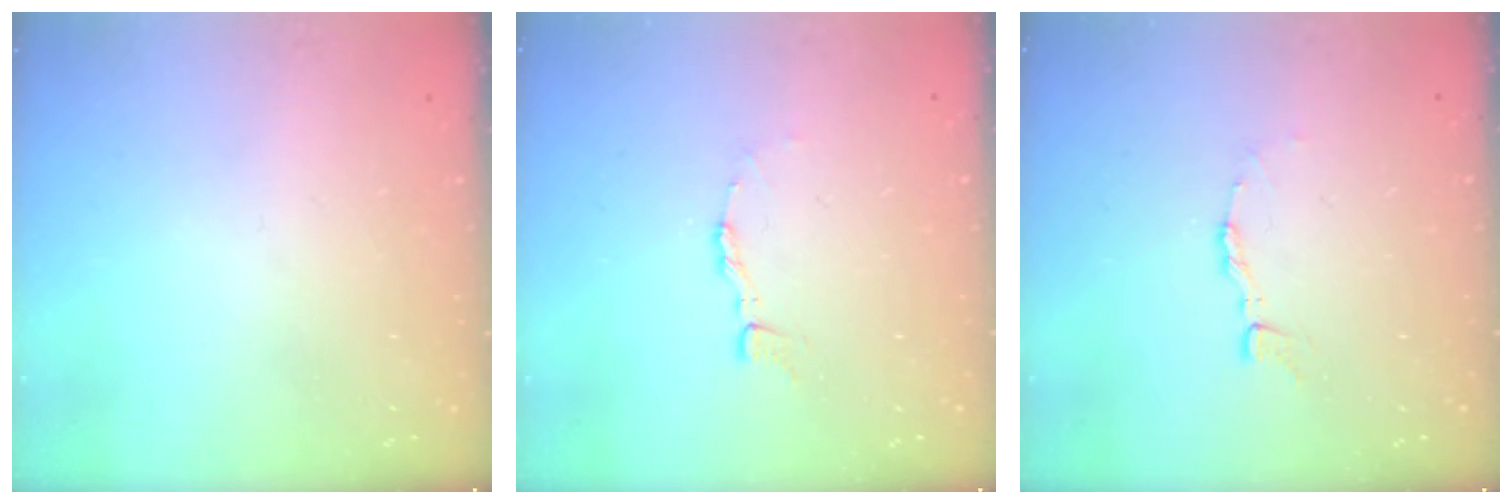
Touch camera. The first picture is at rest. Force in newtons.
{"total": 3.2, "press": 3.2, "slide": 0.2}
{"total": 3.2, "press": 3.2, "slide": 0.2}